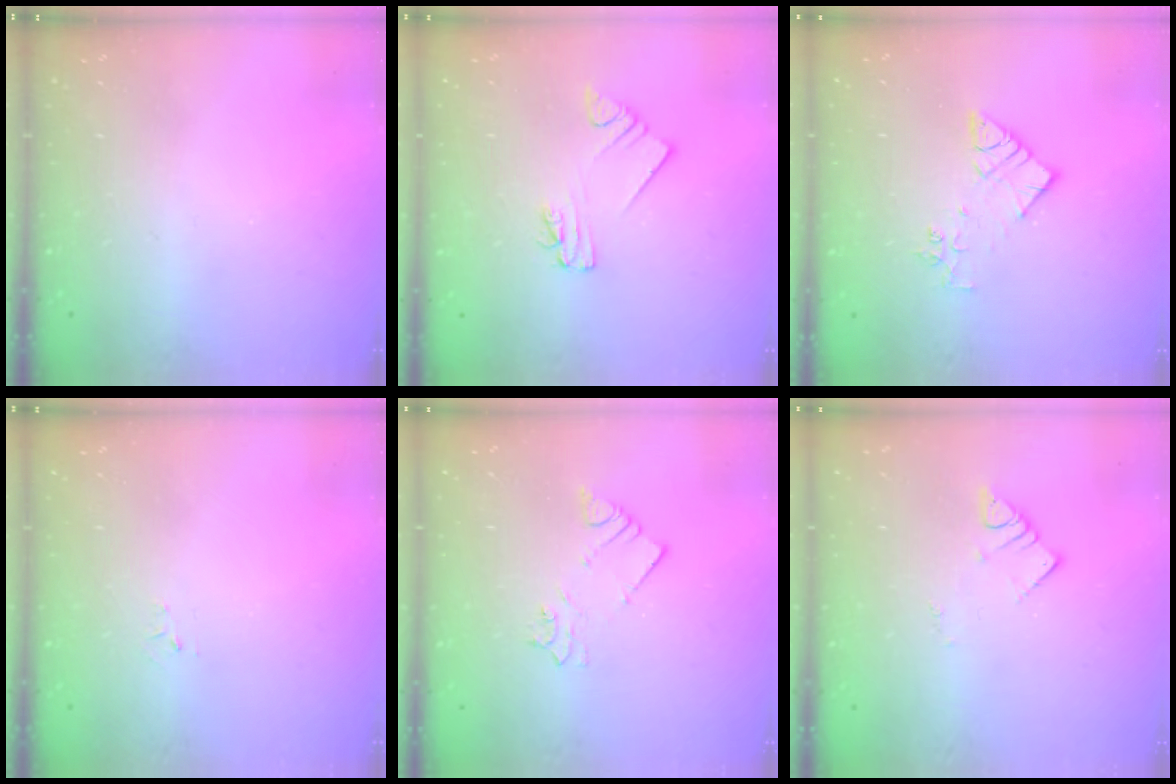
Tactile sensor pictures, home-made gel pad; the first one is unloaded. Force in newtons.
{"total": 2.0, "press": 2.0, "slide": 0.1}
{"total": 8.8, "press": 8.8, "slide": 0.7}
{"total": 2.6, "press": 2.6, "slide": 0.4}
{"total": 3.3, "press": 3.3, "slide": 0.3}
{"total": 2.7, "press": 2.7, "slide": 0.1}